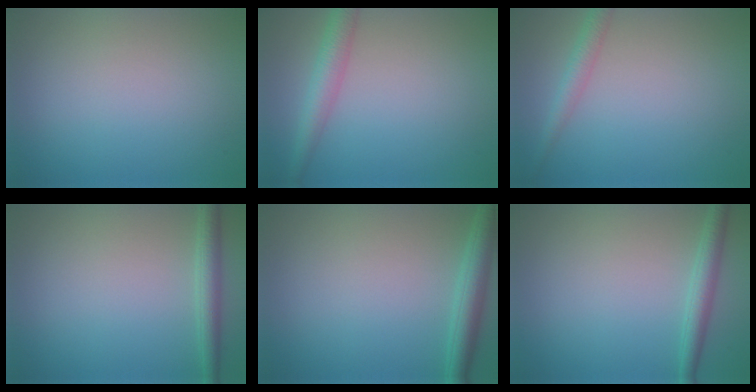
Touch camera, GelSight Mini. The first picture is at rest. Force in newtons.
{"total": 3.2, "press": 3.1, "slide": 0.2}
{"total": 2.0, "press": 2.0, "slide": 0.1}
{"total": 2.3, "press": 2.3, "slide": 0.1}
{"total": 3.1, "press": 3.1, "slide": 0.2}
{"total": 2.3, "press": 2.3, "slide": 0.1}